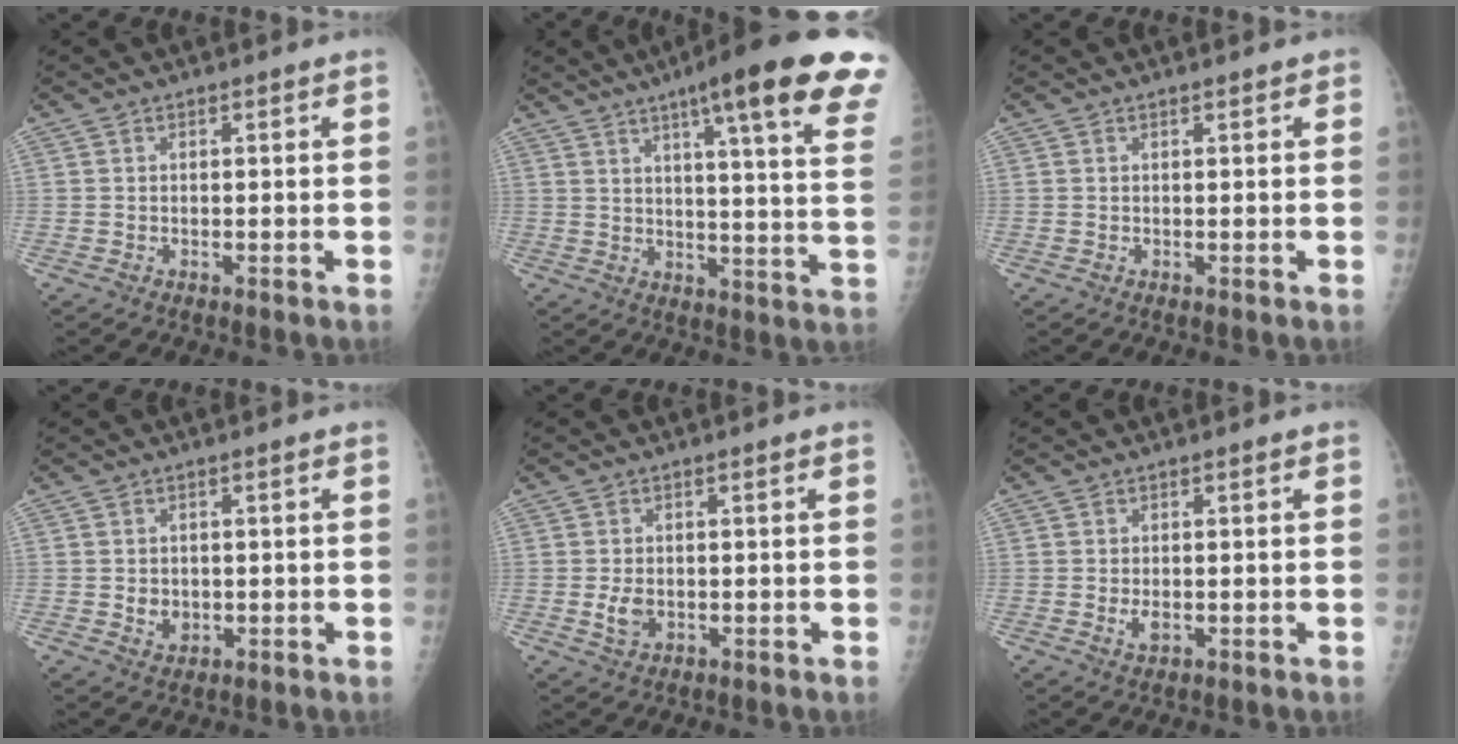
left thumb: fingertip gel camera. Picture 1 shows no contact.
{"total": 23.7, "force": [14.5, 2.7, 18.6], "torque": [-0.233, -0.047, 0.180]}
{"total": 0.5, "force": [0.3, 0.2, 0.3], "torque": [-0.003, 0.000, 0.003]}
{"total": 2.6, "force": [-0.2, 2.2, 1.4], "torque": [-0.012, -0.001, 0.007]}
{"total": 3.0, "force": [-0.4, 2.0, 2.1], "torque": [-0.037, -0.003, -0.002]}
{"total": 1.9, "force": [-0.2, 1.1, 1.5], "torque": [-0.025, -0.004, 0.001]}